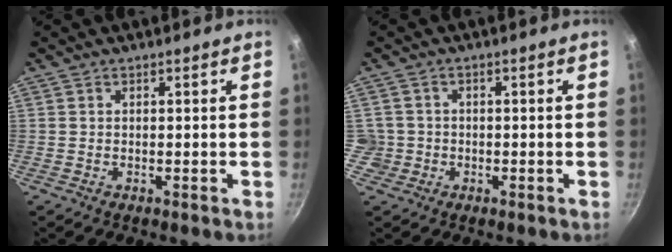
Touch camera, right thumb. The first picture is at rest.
{"total": 3.3, "force": [-0.4, 3.3, 0.4], "torque": [0.015, 0.016, -0.002]}